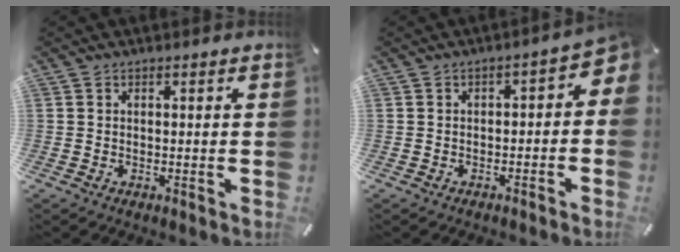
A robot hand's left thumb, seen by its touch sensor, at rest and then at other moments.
{"total": 3.9, "force": [-0.8, 2.4, 3.0], "torque": [-0.041, 0.000, -0.021]}